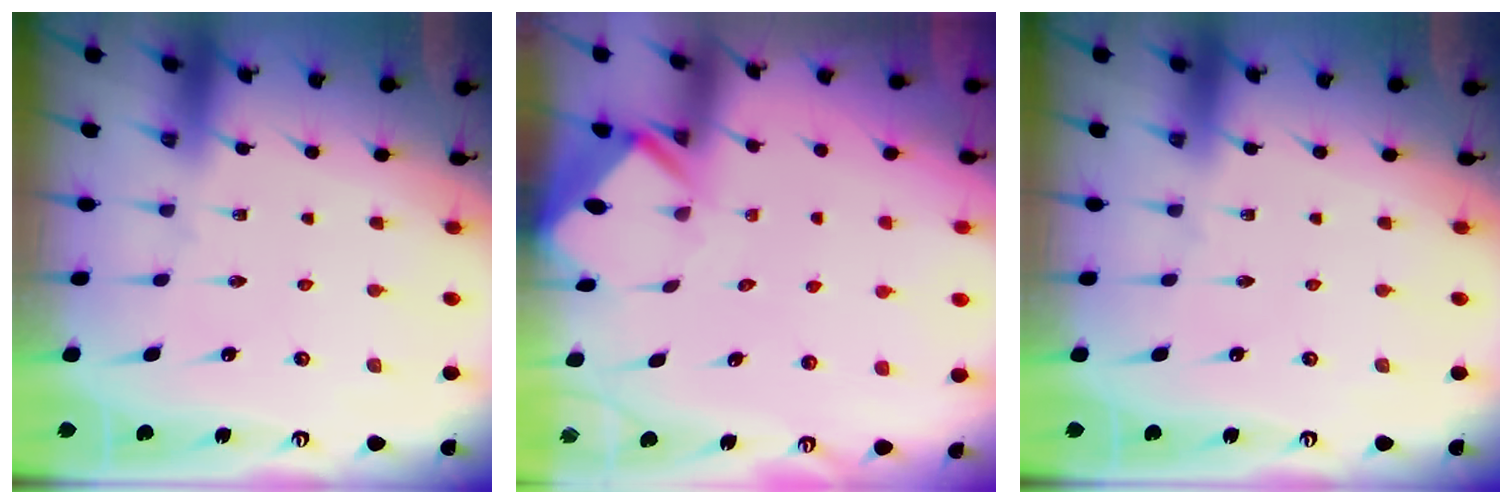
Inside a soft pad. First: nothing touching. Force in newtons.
{"total": 3.0, "press": 3.0, "slide": 0.3}
{"total": 0.0}